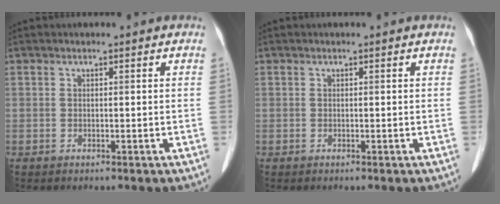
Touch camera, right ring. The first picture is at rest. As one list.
[{"total": 0.0}]